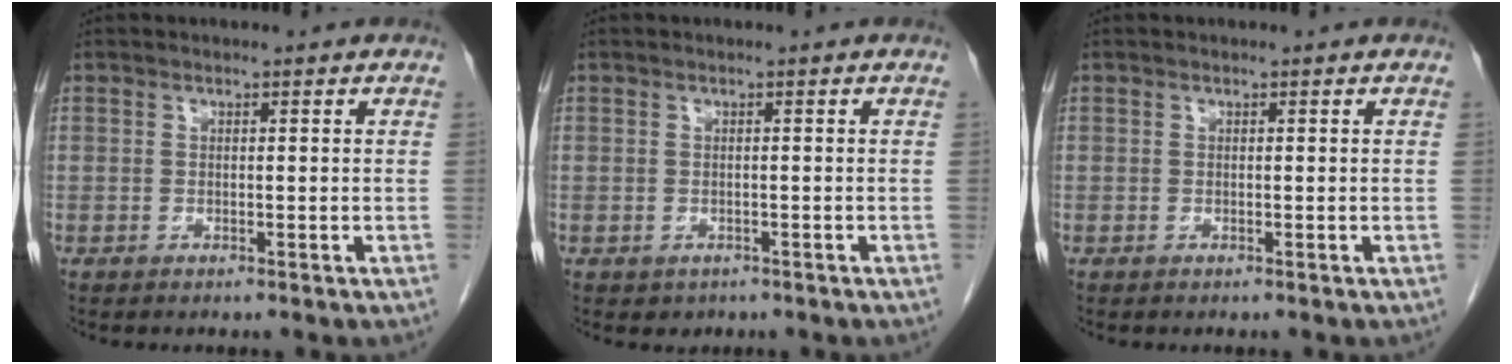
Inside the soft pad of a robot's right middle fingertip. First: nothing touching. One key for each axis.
{"total": 1.2, "fx": -0.6, "fy": 1.0, "fz": 0.3, "tx": -0.007, "ty": 0.001, "tz": -0.002}
{"total": 0.0}